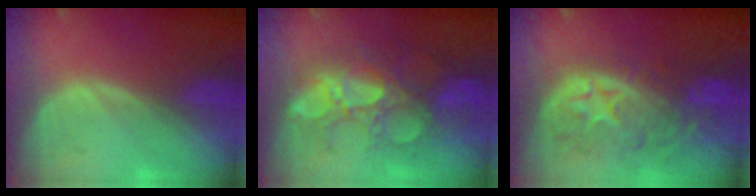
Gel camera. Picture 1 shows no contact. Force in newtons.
{"total": 11.0, "press": 9.9, "slide": 4.9}
{"total": 11.1, "press": 9.8, "slide": 5.1}